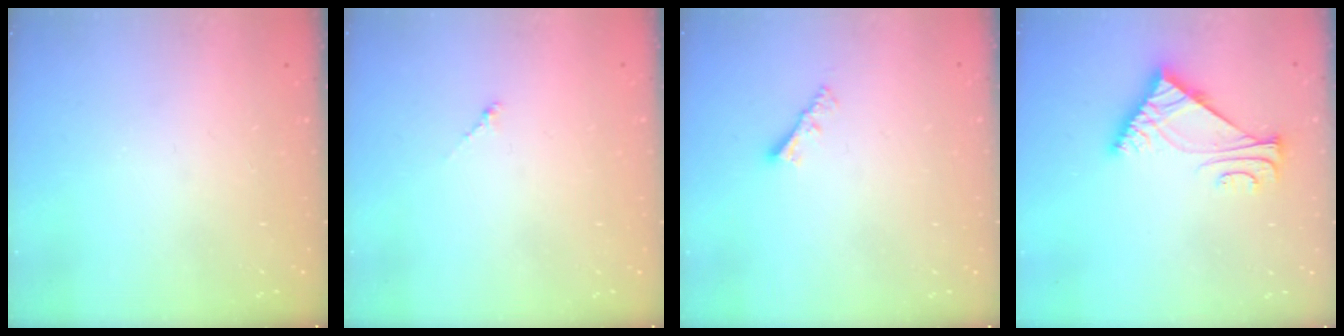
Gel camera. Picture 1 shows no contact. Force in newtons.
{"total": 0.8, "press": 0.6, "slide": 0.4}
{"total": 3.5, "press": 3.5, "slide": 0.3}
{"total": 7.9, "press": 7.7, "slide": 1.5}